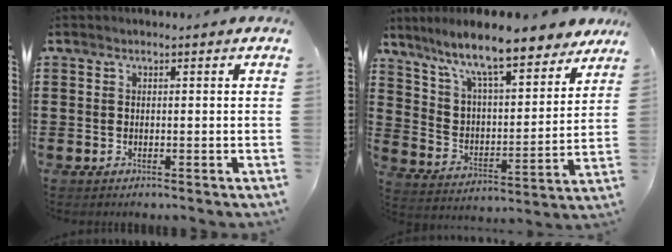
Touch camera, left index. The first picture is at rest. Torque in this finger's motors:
{"motor_torque": [1.43, -0.71, 1.05, 0.21]}